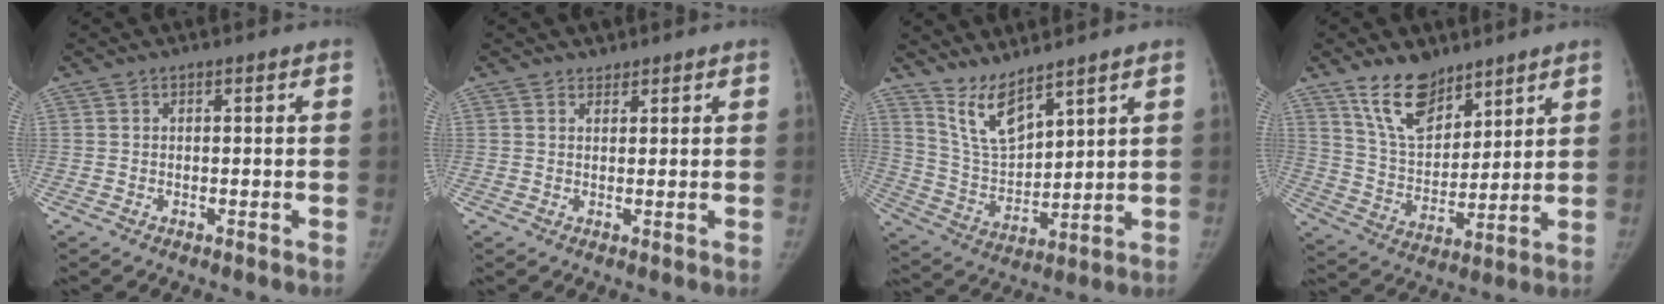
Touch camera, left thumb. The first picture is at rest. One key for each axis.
{"total": 1.3, "fx": 1.1, "fy": 0.8, "fz": -0.1, "tx": 0.013, "ty": -0.007, "tz": 0.011}
{"total": 8.7, "fx": 7.2, "fy": 1.9, "fz": 4.5, "tx": -0.082, "ty": -0.061, "tz": 0.161}
{"total": 12.4, "fx": 9.0, "fy": 6.2, "fz": 5.9, "tx": -0.078, "ty": -0.057, "tz": 0.179}